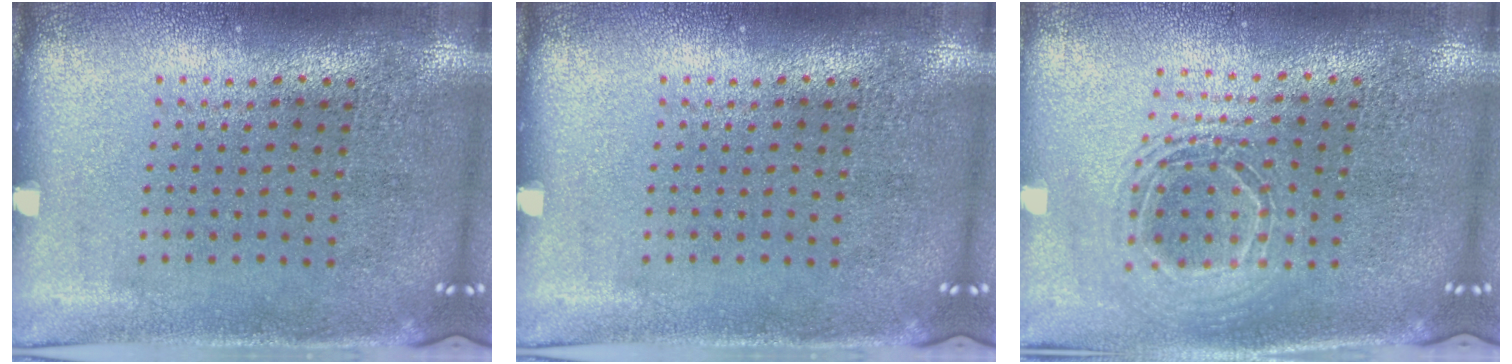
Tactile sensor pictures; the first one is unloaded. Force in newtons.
{"total": 0.0}
{"total": 1.6, "press": 1.3, "slide": 0.8}